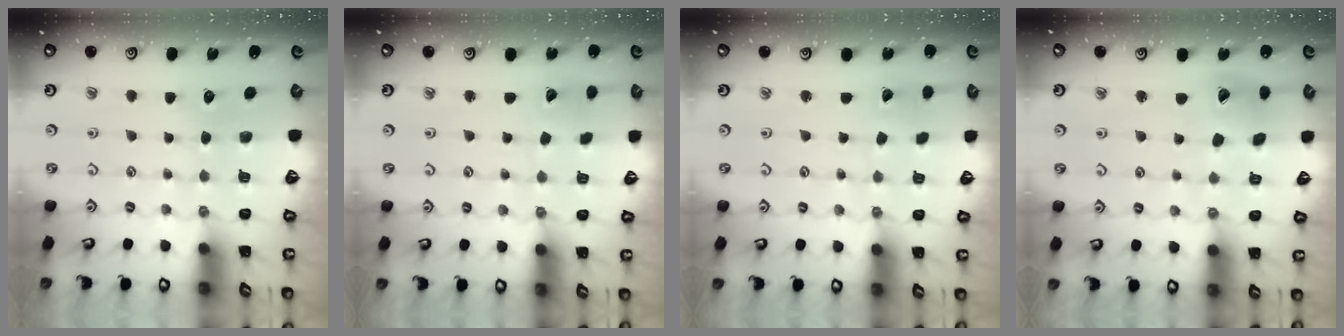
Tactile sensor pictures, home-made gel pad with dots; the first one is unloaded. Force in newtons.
{"total": 4.3, "press": 4.2, "slide": 0.3}
{"total": 2.4, "press": 2.4, "slide": 0.2}
{"total": 9.5, "press": 9.4, "slide": 1.3}